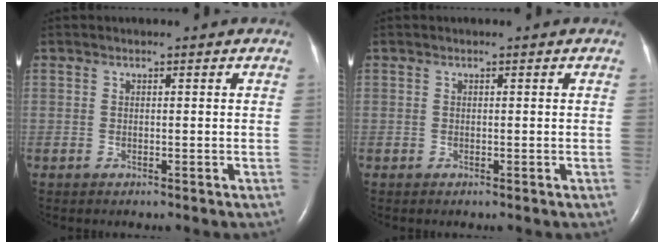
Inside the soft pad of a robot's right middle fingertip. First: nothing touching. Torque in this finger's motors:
{"motor_torque": [0.14, -0.09, 0.00, 0.00]}